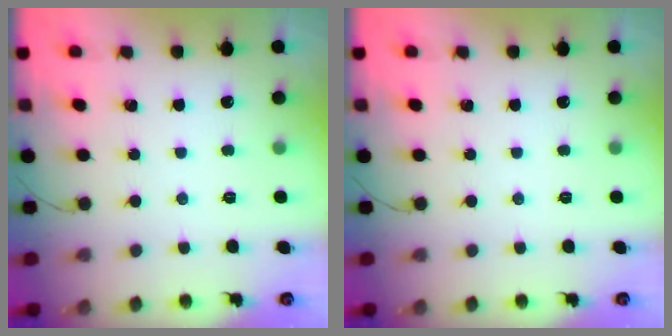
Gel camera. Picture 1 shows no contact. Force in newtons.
{"total": 0.0}